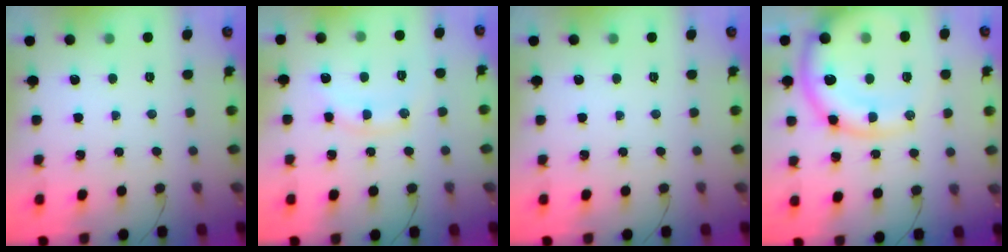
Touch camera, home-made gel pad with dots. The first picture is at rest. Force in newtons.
{"total": 10.7, "press": 10.7, "slide": 0.8}
{"total": 0.0}
{"total": 16.2, "press": 15.8, "slide": 3.7}